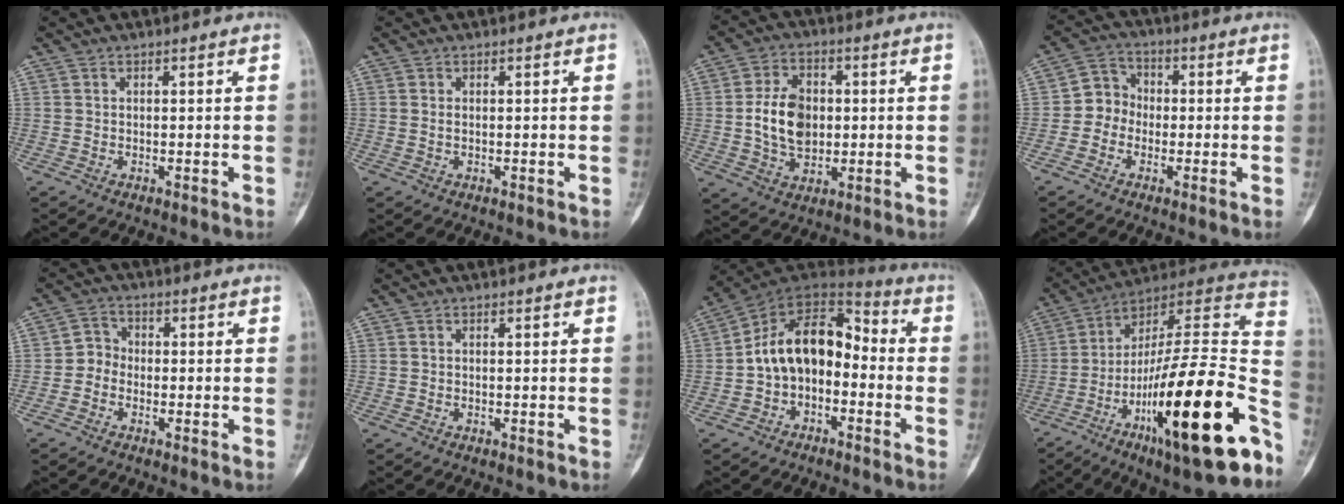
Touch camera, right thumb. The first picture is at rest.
{"total": 0.5, "force": [0.0, 0.3, 0.5], "torque": [-0.012, 0.000, 0.002]}
{"total": 10.7, "force": [0.2, 7.6, 7.6], "torque": [-0.115, 0.005, 0.006]}
{"total": 6.0, "force": [-1.3, 5.3, 2.4], "torque": [-0.010, 0.023, -0.040]}
{"total": 3.5, "force": [-1.2, 3.0, 1.3], "torque": [-0.003, 0.013, -0.038]}
{"total": 0.0}
{"total": 14.0, "force": [-2.1, 9.4, 10.1], "torque": [-0.140, 0.066, -0.050]}
{"total": 31.4, "force": [-12.5, 7.1, 27.9], "torque": [-0.384, 0.051, -0.197]}